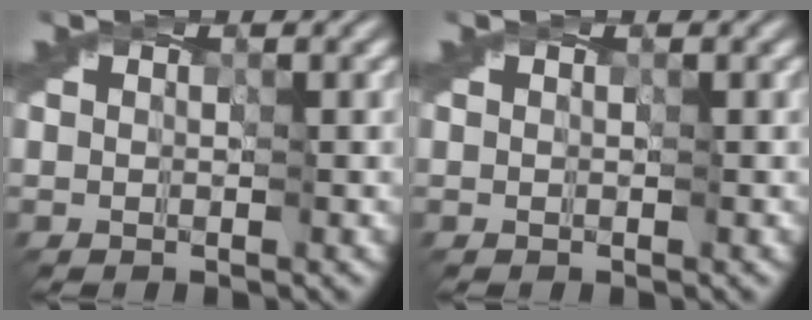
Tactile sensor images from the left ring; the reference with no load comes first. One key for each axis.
{"total": 0.0}